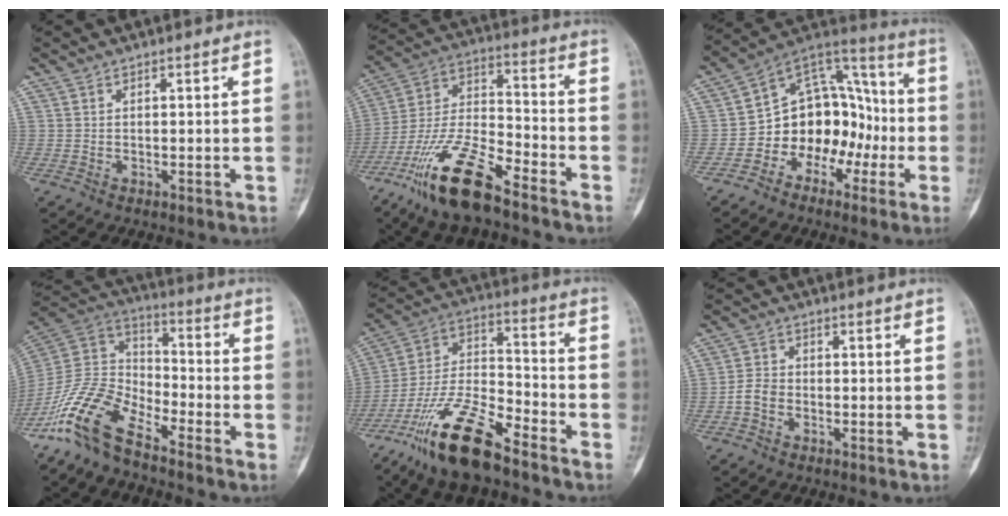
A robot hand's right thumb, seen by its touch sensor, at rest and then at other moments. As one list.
[{"total": 16.3, "force": [-11.3, 4.6, 10.9], "torque": [-0.215, 0.063, -0.214]}, {"total": 15.4, "force": [-4.7, 11.6, 8.9], "torque": [-0.068, 0.096, -0.085]}, {"total": 13.0, "force": [-9.7, 5.3, 6.9], "torque": [-0.133, 0.077, -0.201]}, {"total": 17.2, "force": [-12.2, 5.1, 11.0], "torque": [-0.207, 0.070, -0.226]}, {"total": 3.6, "force": [-1.3, 2.7, 1.9], "torque": [-0.033, 0.013, -0.031]}]